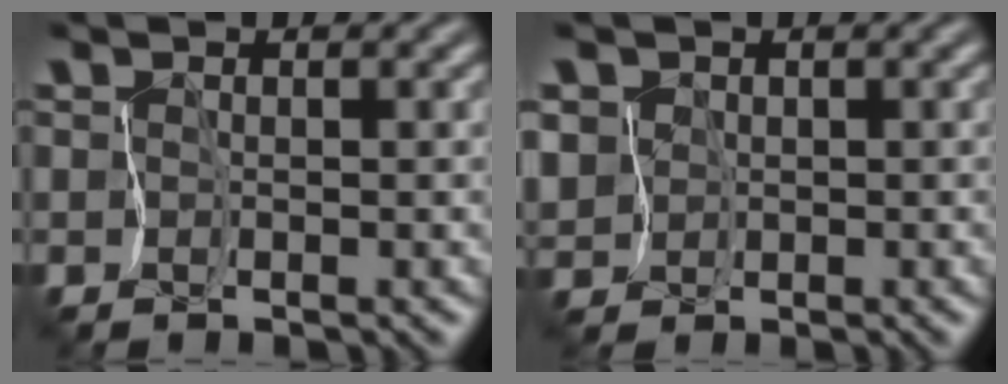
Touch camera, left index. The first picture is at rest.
{"total": 4.4, "force": [1.2, 4.0, 1.4], "torque": [-0.046, 0.023, 0.004]}